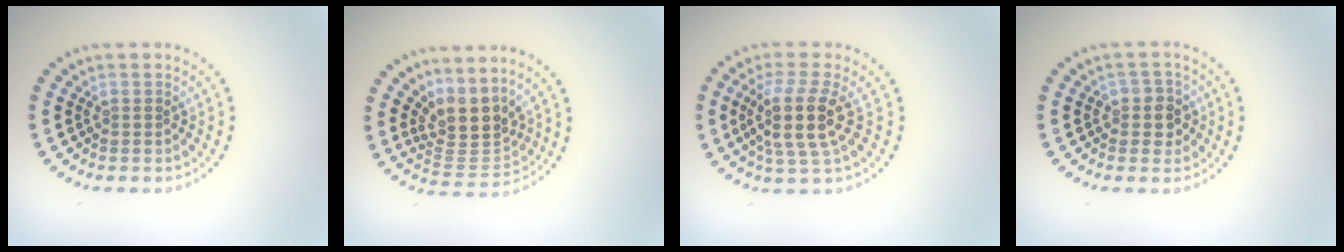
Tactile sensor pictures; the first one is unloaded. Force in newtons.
{"total": 3.9, "press": 2.8, "slide": 2.6}
{"total": 4.4, "press": 3.6, "slide": 2.5}
{"total": 2.2, "press": 2.0, "slide": 0.9}